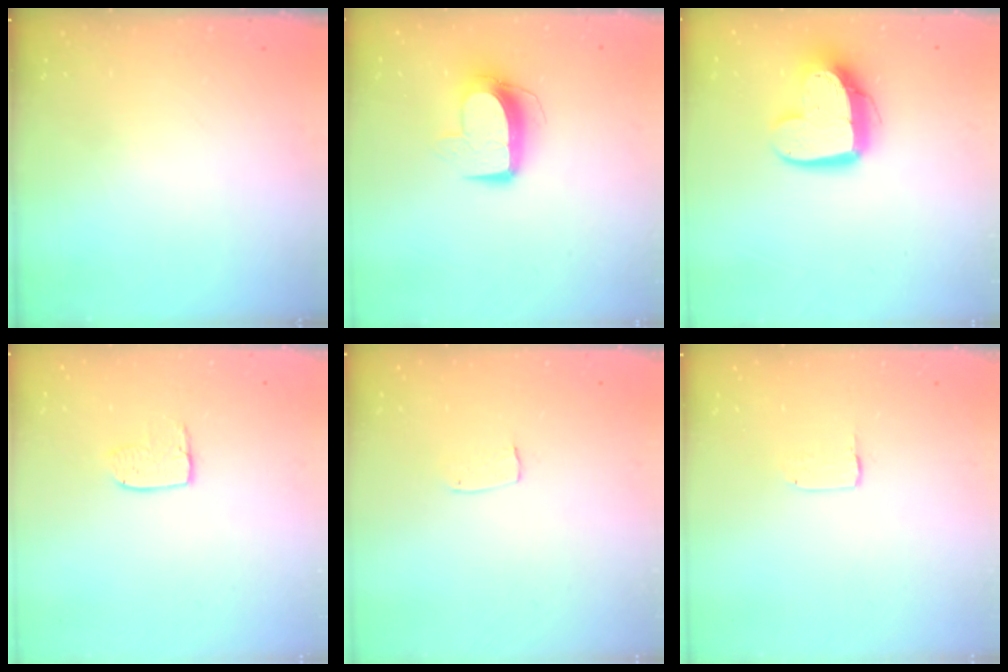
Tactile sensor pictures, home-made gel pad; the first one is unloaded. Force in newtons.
{"total": 10.2, "press": 10.2, "slide": 0.6}
{"total": 13.5, "press": 13.5, "slide": 1.1}
{"total": 6.0, "press": 6.0, "slide": 0.3}
{"total": 3.7, "press": 3.7, "slide": 0.2}
{"total": 2.0, "press": 2.0, "slide": 0.1}